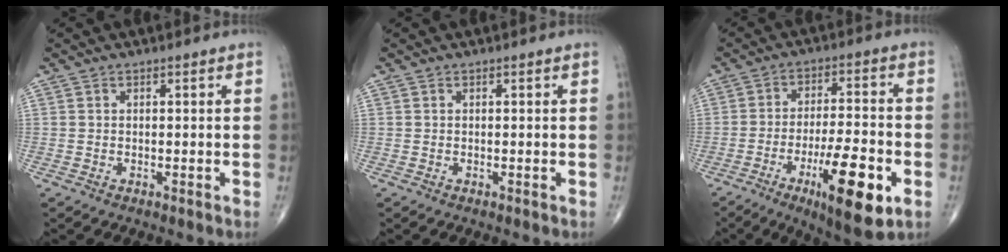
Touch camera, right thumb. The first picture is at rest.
{"total": 0.0}
{"total": 16.0, "force": [-6.4, 4.1, 14.0], "torque": [-0.221, 0.013, -0.093]}